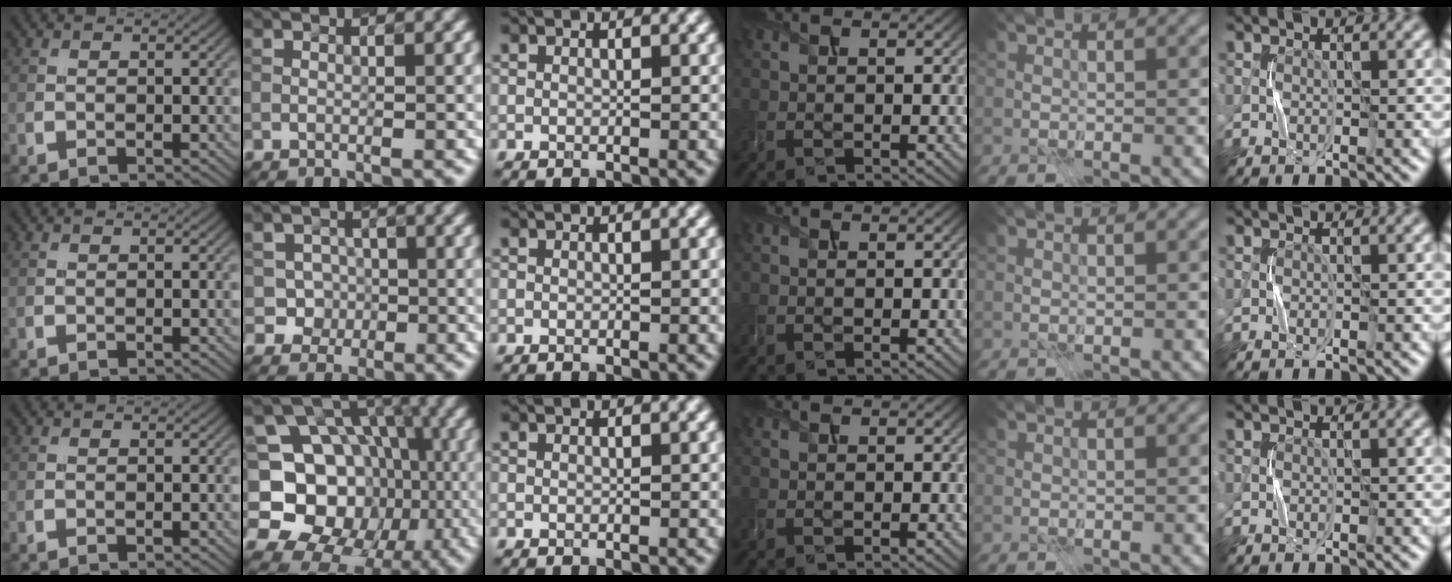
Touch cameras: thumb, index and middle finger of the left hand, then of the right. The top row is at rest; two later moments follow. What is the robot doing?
{"motion": "press", "object": "joystick"}